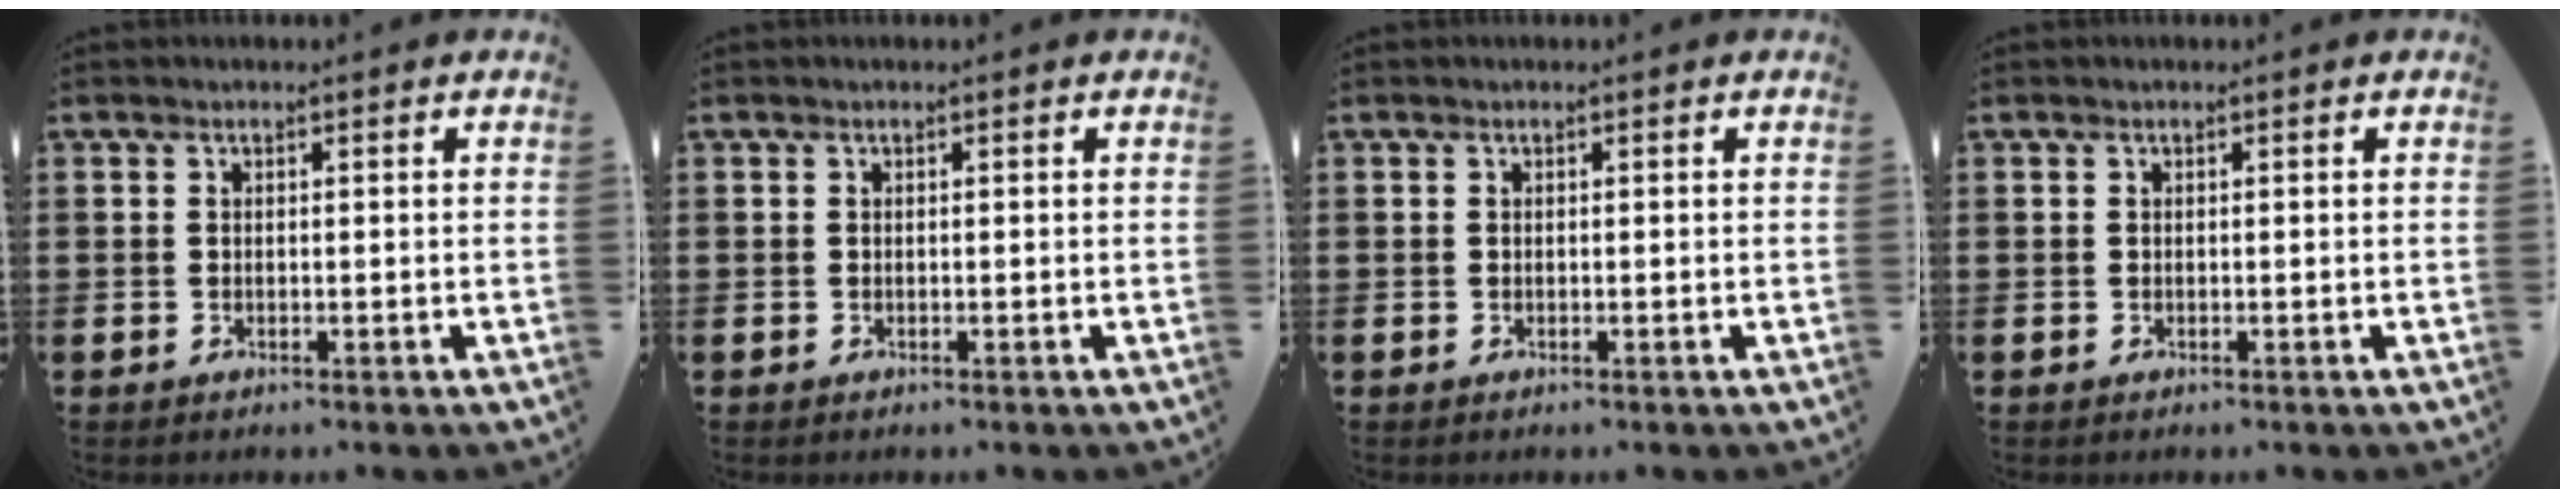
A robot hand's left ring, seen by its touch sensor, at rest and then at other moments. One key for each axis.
{"total": 0.0}
{"total": 0.0}
{"total": 0.0}